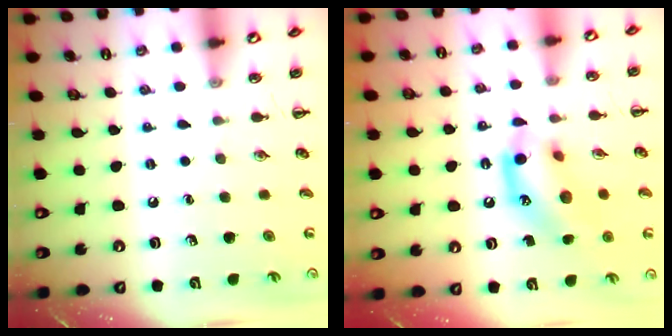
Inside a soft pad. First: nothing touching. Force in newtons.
{"total": 14.2, "press": 14.1, "slide": 1.5}